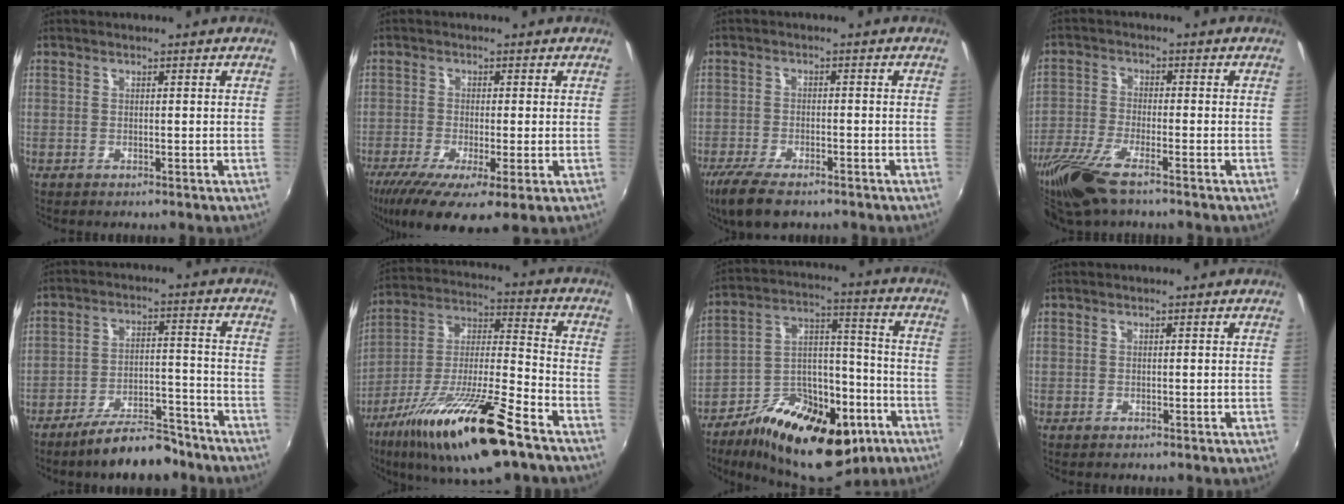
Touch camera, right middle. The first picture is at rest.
{"total": 10.2, "force": [-5.0, 2.1, 8.6], "torque": [-0.178, -0.041, -0.084]}
{"total": 9.0, "force": [-6.7, 2.8, 5.4], "torque": [-0.132, -0.029, -0.119]}
{"total": 10.5, "force": [-7.5, 2.3, 7.0], "torque": [-0.168, -0.034, -0.150]}
{"total": 11.3, "force": [-9.4, 3.3, 5.3], "torque": [-0.096, 0.020, -0.138]}
{"total": 22.2, "force": [-13.5, 3.7, 17.2], "torque": [-0.308, -0.030, -0.239]}
{"total": 23.8, "force": [-14.1, 11.9, 15.0], "torque": [-0.257, 0.014, -0.208]}
{"total": 0.0}